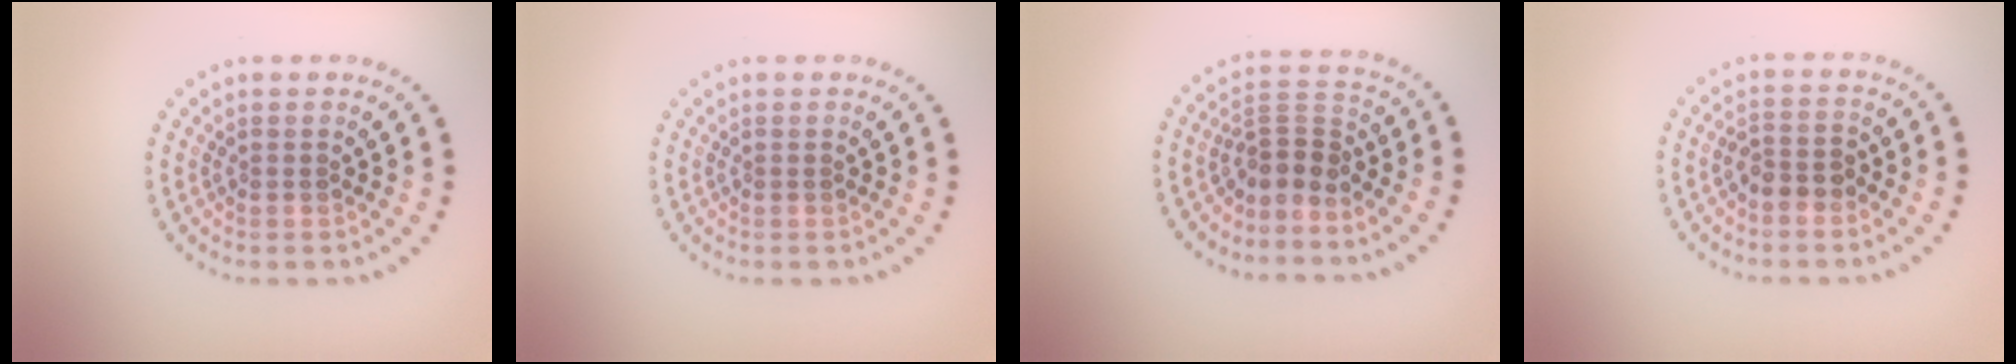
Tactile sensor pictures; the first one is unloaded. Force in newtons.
{"total": 0.0}
{"total": 2.8, "press": 2.0, "slide": 2.0}
{"total": 2.1, "press": 2.0, "slide": 0.8}